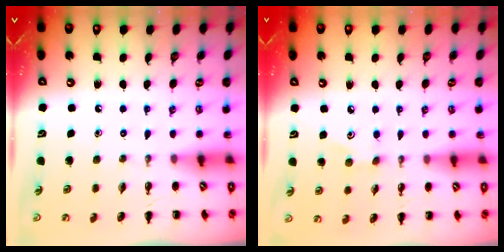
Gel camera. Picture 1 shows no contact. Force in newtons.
{"total": 2.9, "press": 2.8, "slide": 0.8}